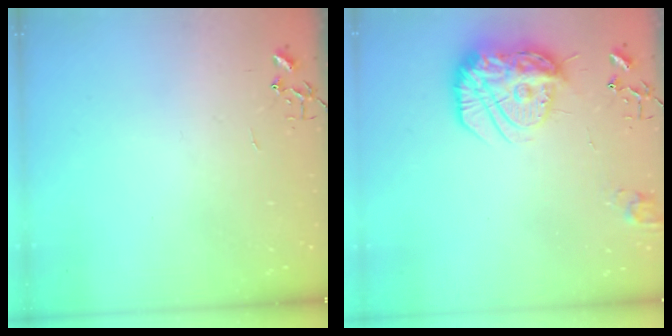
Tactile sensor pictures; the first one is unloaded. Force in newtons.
{"total": 19.1, "press": 19.1, "slide": 1.1}